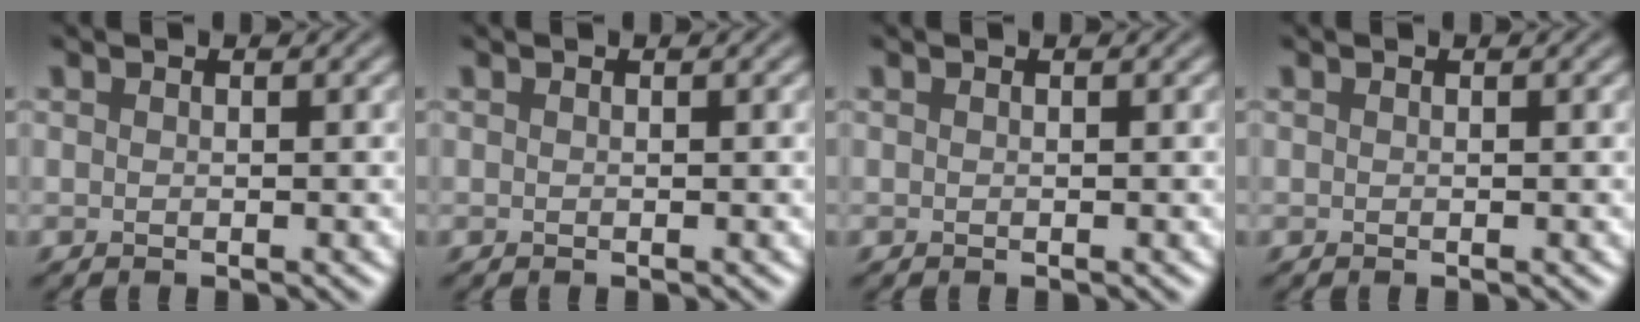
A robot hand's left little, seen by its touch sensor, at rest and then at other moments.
{"total": 0.0}
{"total": 0.0}
{"total": 0.0}